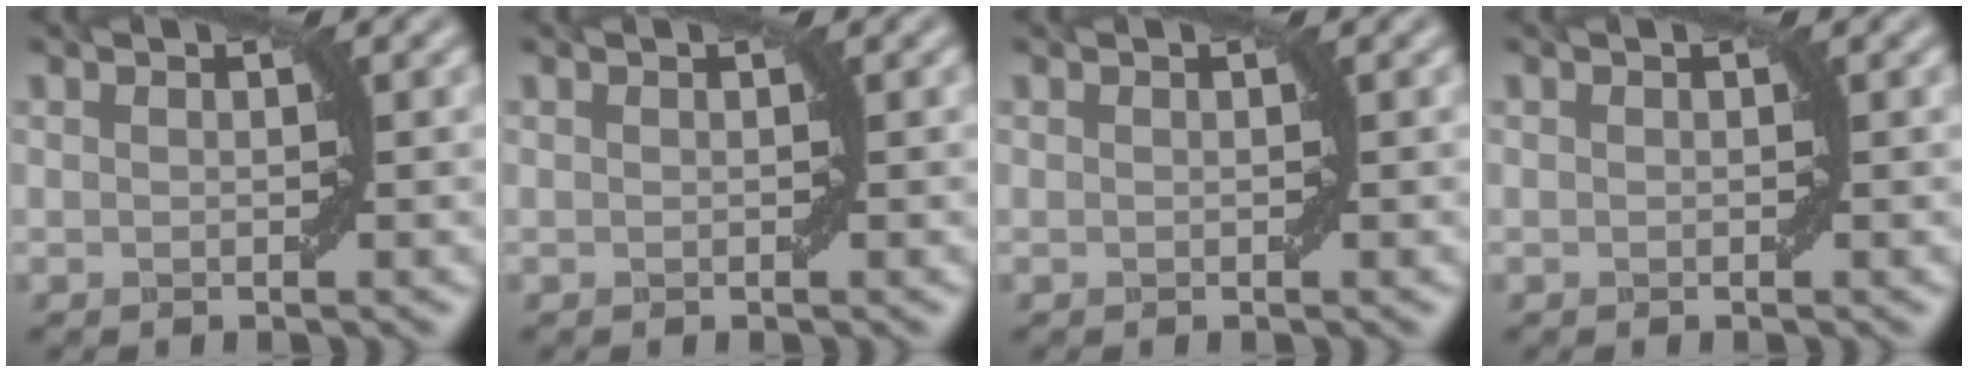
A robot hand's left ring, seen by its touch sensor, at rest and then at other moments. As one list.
[{"total": 0.0}, {"total": 0.0}, {"total": 0.0}]